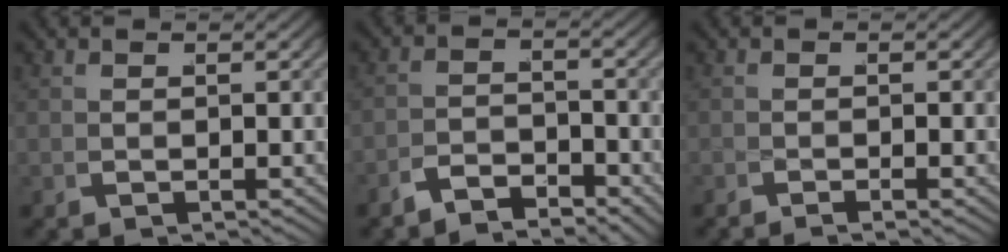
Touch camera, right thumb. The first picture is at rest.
{"total": 3.6, "force": [-3.4, 0.9, 0.3], "torque": [0.002, -0.005, -0.068]}
{"total": 0.9, "force": [-0.7, -0.6, 0.0], "torque": [-0.001, 0.004, -0.020]}